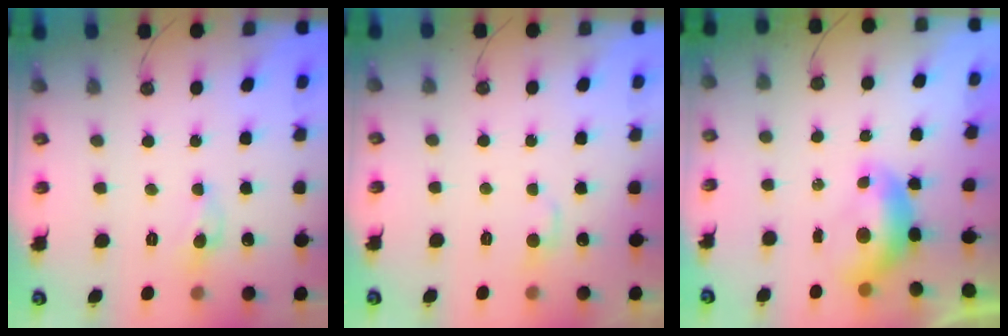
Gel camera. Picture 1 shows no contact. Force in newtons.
{"total": 1.0, "press": 0.4, "slide": 0.9}
{"total": 0.7, "press": 0.6, "slide": 0.4}